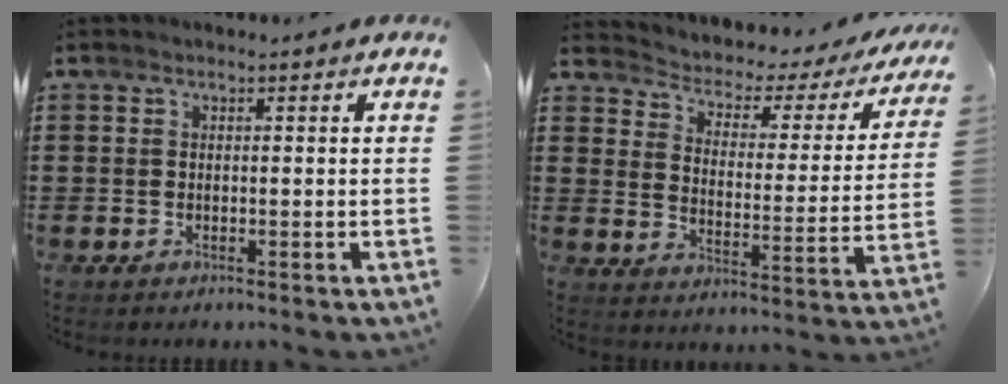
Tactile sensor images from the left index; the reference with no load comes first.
{"total": 2.2, "force": [1.5, 1.3, 1.0], "torque": [-0.035, -0.019, 0.012]}